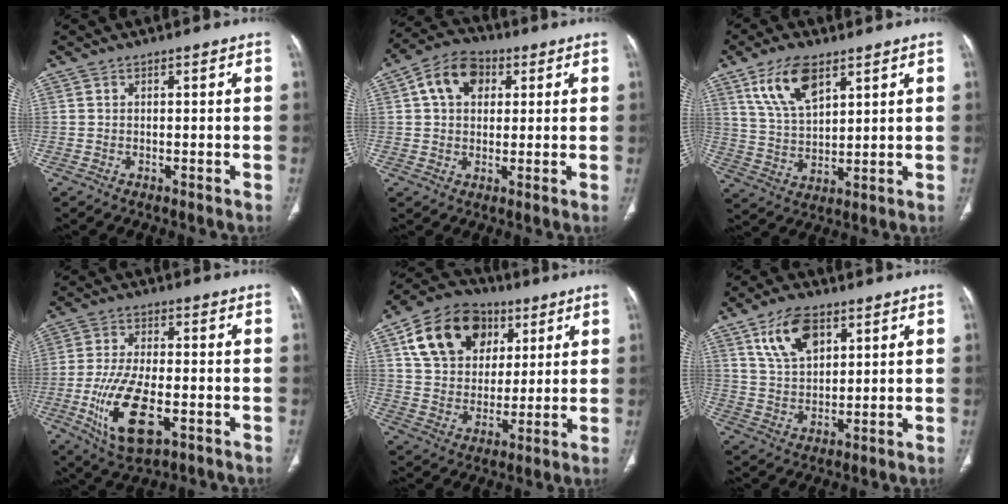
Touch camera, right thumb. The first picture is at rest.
{"total": 9.6, "force": [2.9, 6.9, 6.1], "torque": [-0.089, 0.012, 0.041]}
{"total": 11.0, "force": [6.1, 5.2, 7.6], "torque": [-0.133, -0.023, 0.126]}
{"total": 13.9, "force": [-4.3, 6.2, 11.7], "torque": [-0.229, 0.001, -0.069]}
{"total": 18.3, "force": [7.6, 13.4, 9.9], "torque": [-0.147, -0.003, 0.132]}
{"total": 10.4, "force": [5.2, 5.8, 6.9], "torque": [-0.108, -0.019, 0.104]}